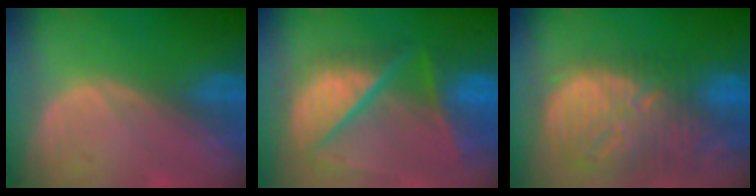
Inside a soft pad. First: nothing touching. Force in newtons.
{"total": 11.3, "press": 9.5, "slide": 6.3}
{"total": 13.4, "press": 11.6, "slide": 6.8}